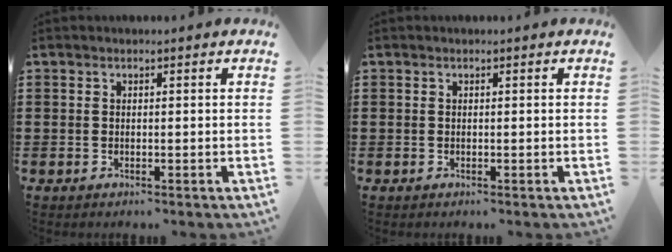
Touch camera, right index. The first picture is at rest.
{"total": 0.0}